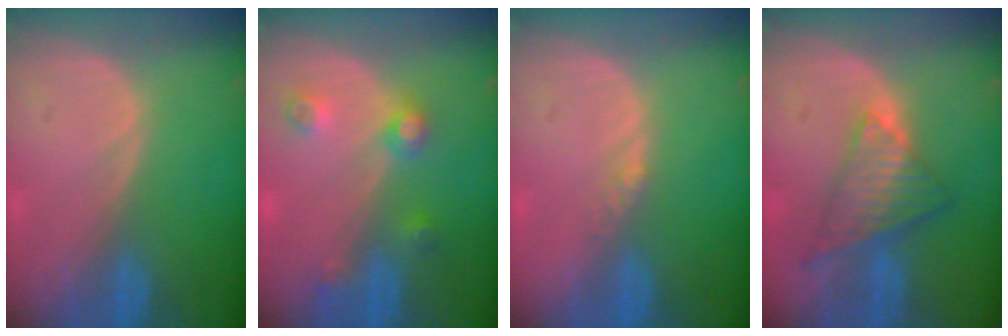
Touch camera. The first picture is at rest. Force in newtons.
{"total": 4.4, "press": 3.9, "slide": 2.1}
{"total": 1.4, "press": 1.1, "slide": 0.8}
{"total": 7.6, "press": 6.4, "slide": 4.0}